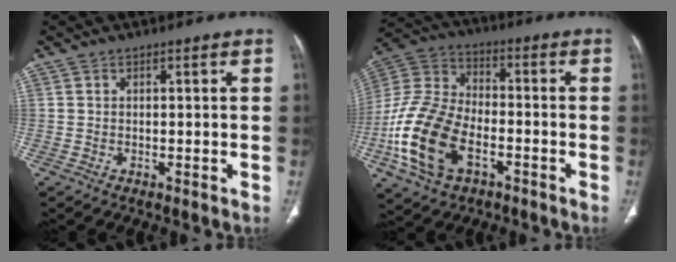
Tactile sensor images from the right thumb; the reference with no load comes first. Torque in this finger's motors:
{"motor_torque": [1.48, -0.38, 1.85, -0.93, 0.59]}